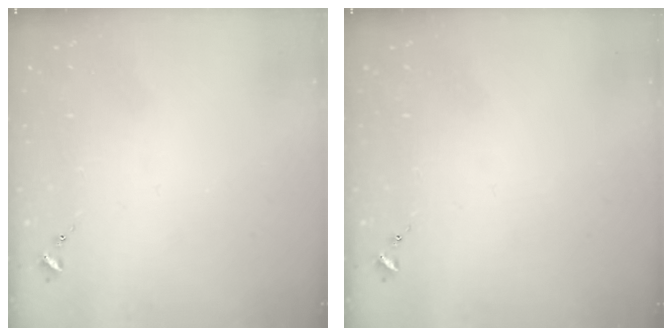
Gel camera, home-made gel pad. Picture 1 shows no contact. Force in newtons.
{"total": 0.0}